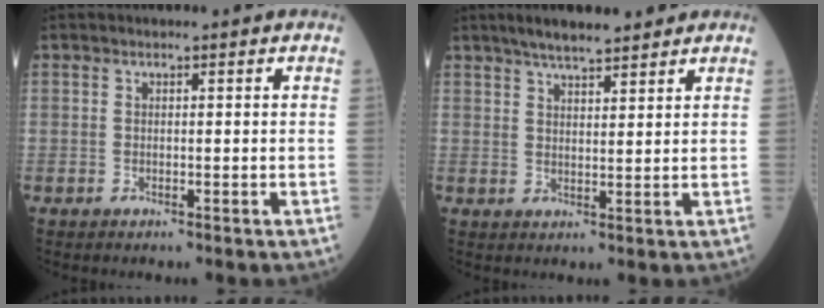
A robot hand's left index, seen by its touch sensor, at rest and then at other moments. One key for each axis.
{"total": 6.8, "fx": 5.6, "fy": 1.2, "fz": 3.6, "tx": -0.061, "ty": 0.021, "tz": 0.094}